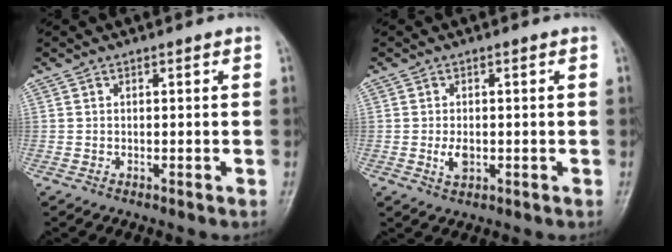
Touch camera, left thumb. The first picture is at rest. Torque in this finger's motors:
{"motor_torque": [0.36, 0.45, 0.55, -0.09, 0.00]}